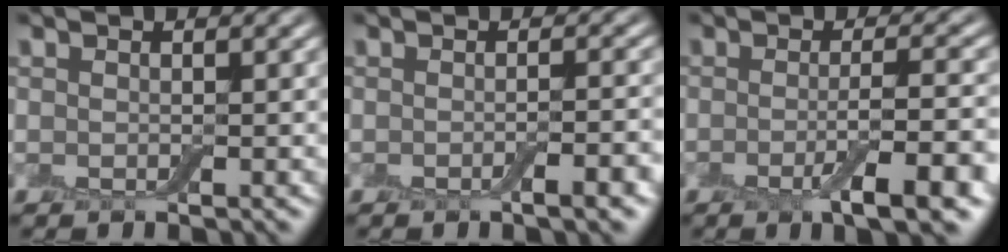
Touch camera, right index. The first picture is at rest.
{"total": 2.7, "force": [-1.1, 0.6, 2.4], "torque": [-0.027, 0.003, -0.018]}
{"total": 6.1, "force": [-2.1, 1.3, 5.6], "torque": [-0.084, 0.001, -0.036]}